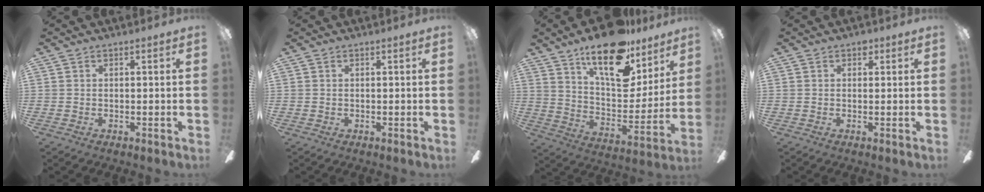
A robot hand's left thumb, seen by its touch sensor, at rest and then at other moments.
{"total": 0.0}
{"total": 21.1, "force": [14.8, 8.7, 12.3], "torque": [-0.194, -0.096, 0.255]}
{"total": 1.6, "force": [0.9, 1.2, 0.7], "torque": [0.001, -0.003, 0.013]}